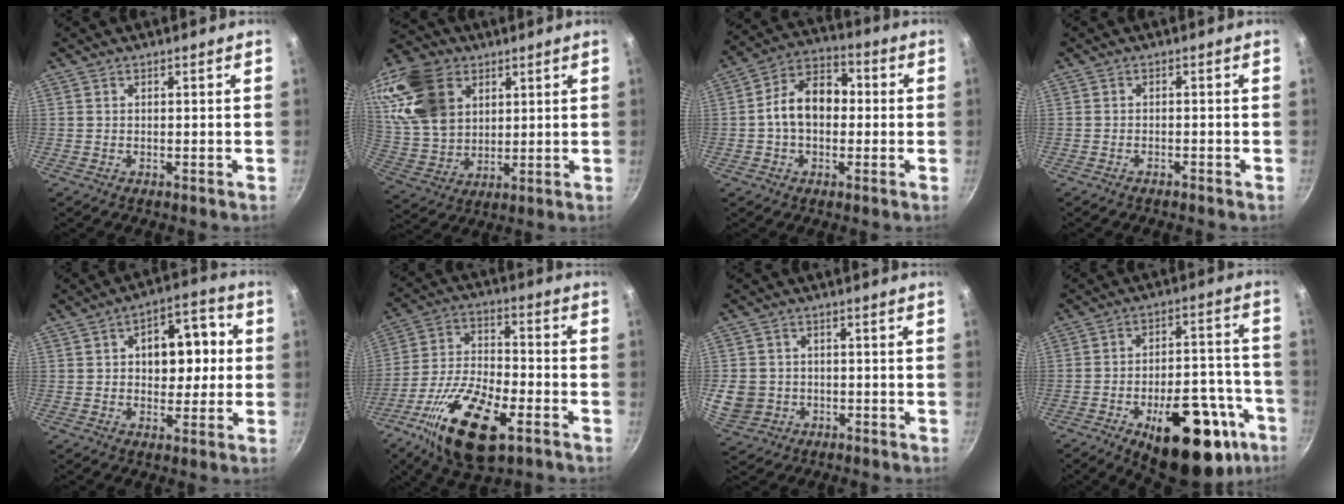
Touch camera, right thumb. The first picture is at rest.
{"total": 18.7, "force": [7.6, 13.1, 11.0], "torque": [-0.199, -0.016, 0.153]}
{"total": 11.4, "force": [-0.2, 8.1, 8.1], "torque": [-0.099, 0.037, -0.021]}
{"total": 0.9, "force": [-0.9, 0.2, 0.2], "torque": [-0.012, 0.012, -0.015]}
{"total": 11.9, "force": [1.2, 7.7, 9.0], "torque": [-0.082, 0.021, 0.010]}
{"total": 19.5, "force": [-9.1, 8.4, 15.1], "torque": [-0.270, 0.024, -0.170]}
{"total": 7.5, "force": [-1.3, 6.6, 3.2], "torque": [-0.055, 0.010, -0.018]}
{"total": 25.8, "force": [-12.6, 12.6, 18.6], "torque": [-0.184, 0.062, -0.162]}